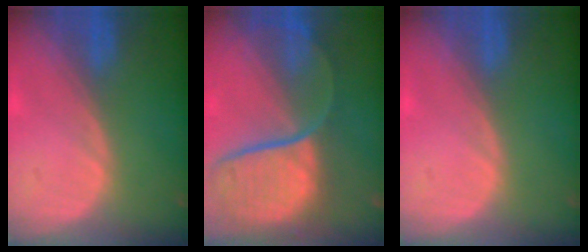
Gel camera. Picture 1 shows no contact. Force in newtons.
{"total": 12.1, "press": 9.8, "slide": 7.0}
{"total": 0.0}